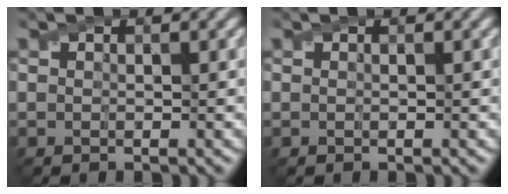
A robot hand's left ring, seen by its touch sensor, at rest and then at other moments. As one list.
[{"total": 0.0}]